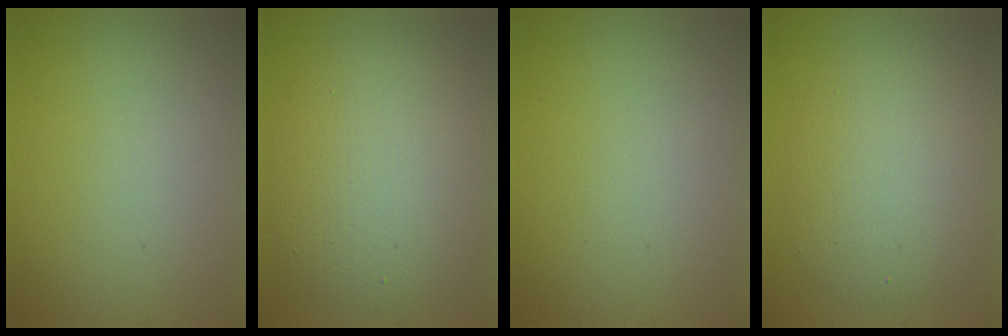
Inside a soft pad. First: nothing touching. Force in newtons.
{"total": 8.0, "press": 7.9, "slide": 0.8}
{"total": 0.0}
{"total": 5.4, "press": 5.4, "slide": 0.7}